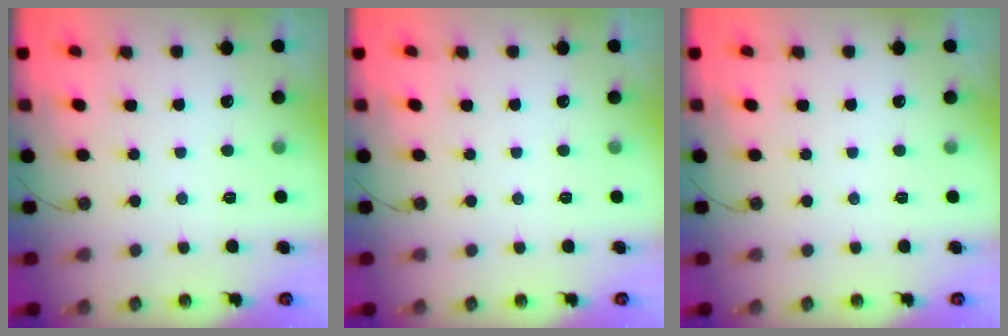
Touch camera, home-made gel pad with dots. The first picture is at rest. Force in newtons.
{"total": 0.0}
{"total": 0.0}